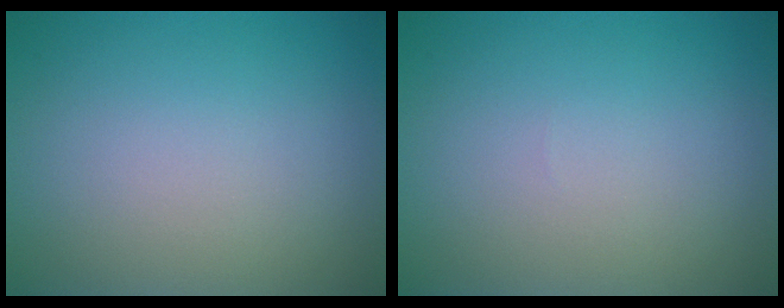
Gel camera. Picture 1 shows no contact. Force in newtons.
{"total": 0.0}